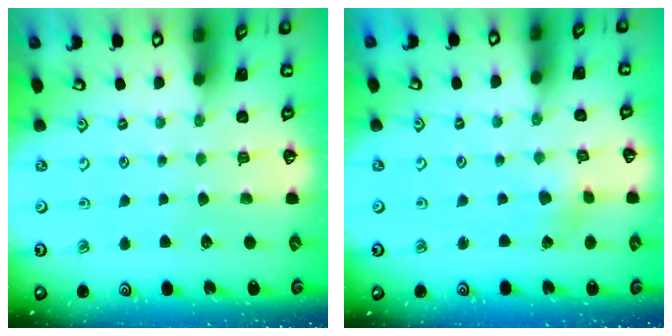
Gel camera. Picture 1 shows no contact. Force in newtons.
{"total": 2.6, "press": 2.6, "slide": 0.4}